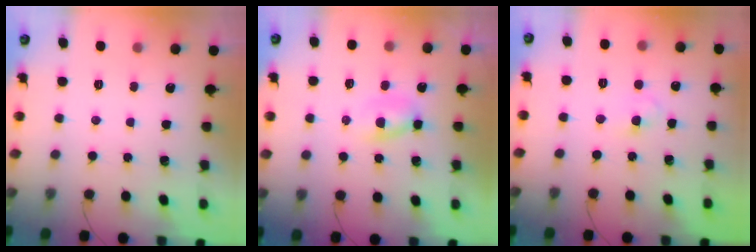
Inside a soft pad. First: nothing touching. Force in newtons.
{"total": 3.3, "press": 3.1, "slide": 1.2}
{"total": 2.0, "press": 1.8, "slide": 0.9}